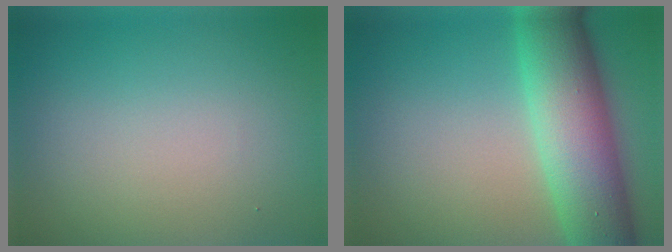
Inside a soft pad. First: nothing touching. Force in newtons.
{"total": 10.1, "press": 10.1, "slide": 0.2}